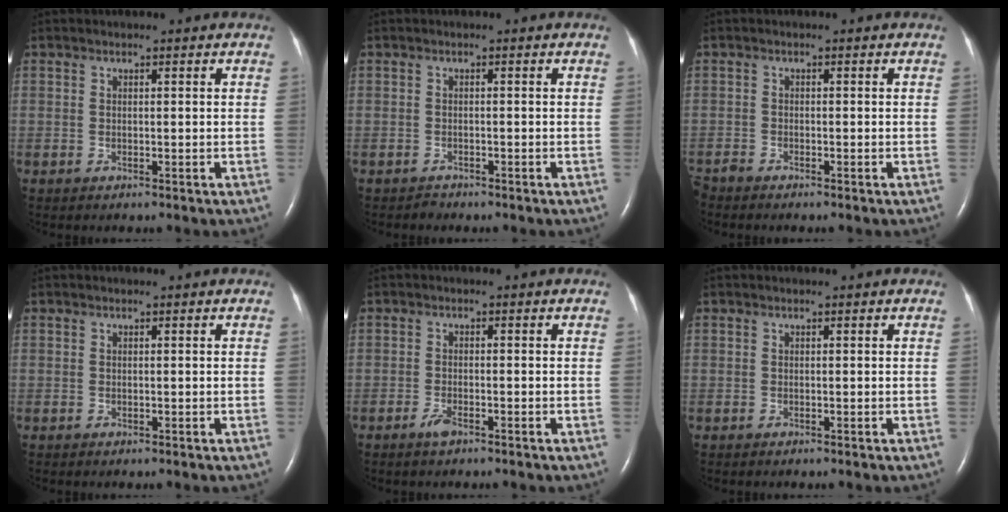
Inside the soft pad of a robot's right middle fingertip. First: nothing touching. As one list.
[{"total": 0.8, "force": [-0.7, 0.3, -0.3], "torque": [0.000, -0.002, -0.012]}, {"total": 1.4, "force": [-1.4, 0.1, 0.2], "torque": [-0.006, -0.005, -0.026]}, {"total": 0.0}, {"total": 1.6, "force": [-1.2, 0.4, 1.1], "torque": [-0.029, -0.002, -0.021]}, {"total": 0.0}]